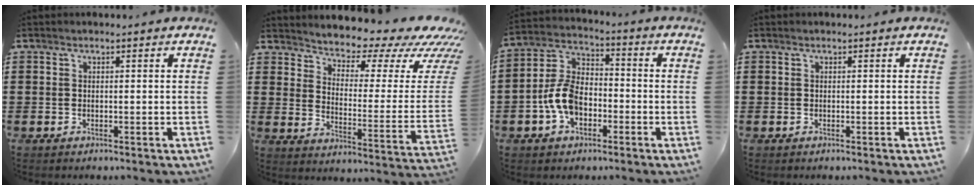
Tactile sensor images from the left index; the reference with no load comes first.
{"total": 4.9, "force": [4.6, 1.3, 1.1], "torque": [-0.036, -0.050, 0.072]}
{"total": 8.6, "force": [-3.2, 5.5, 5.8], "torque": [-0.149, 0.011, -0.068]}
{"total": 0.0}